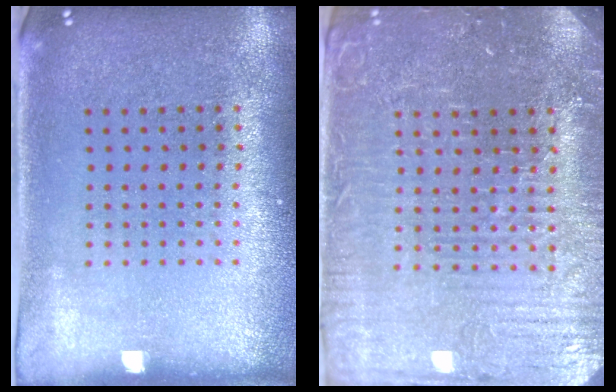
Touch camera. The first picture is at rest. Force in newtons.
{"total": 4.5, "press": 4.3, "slide": 1.4}